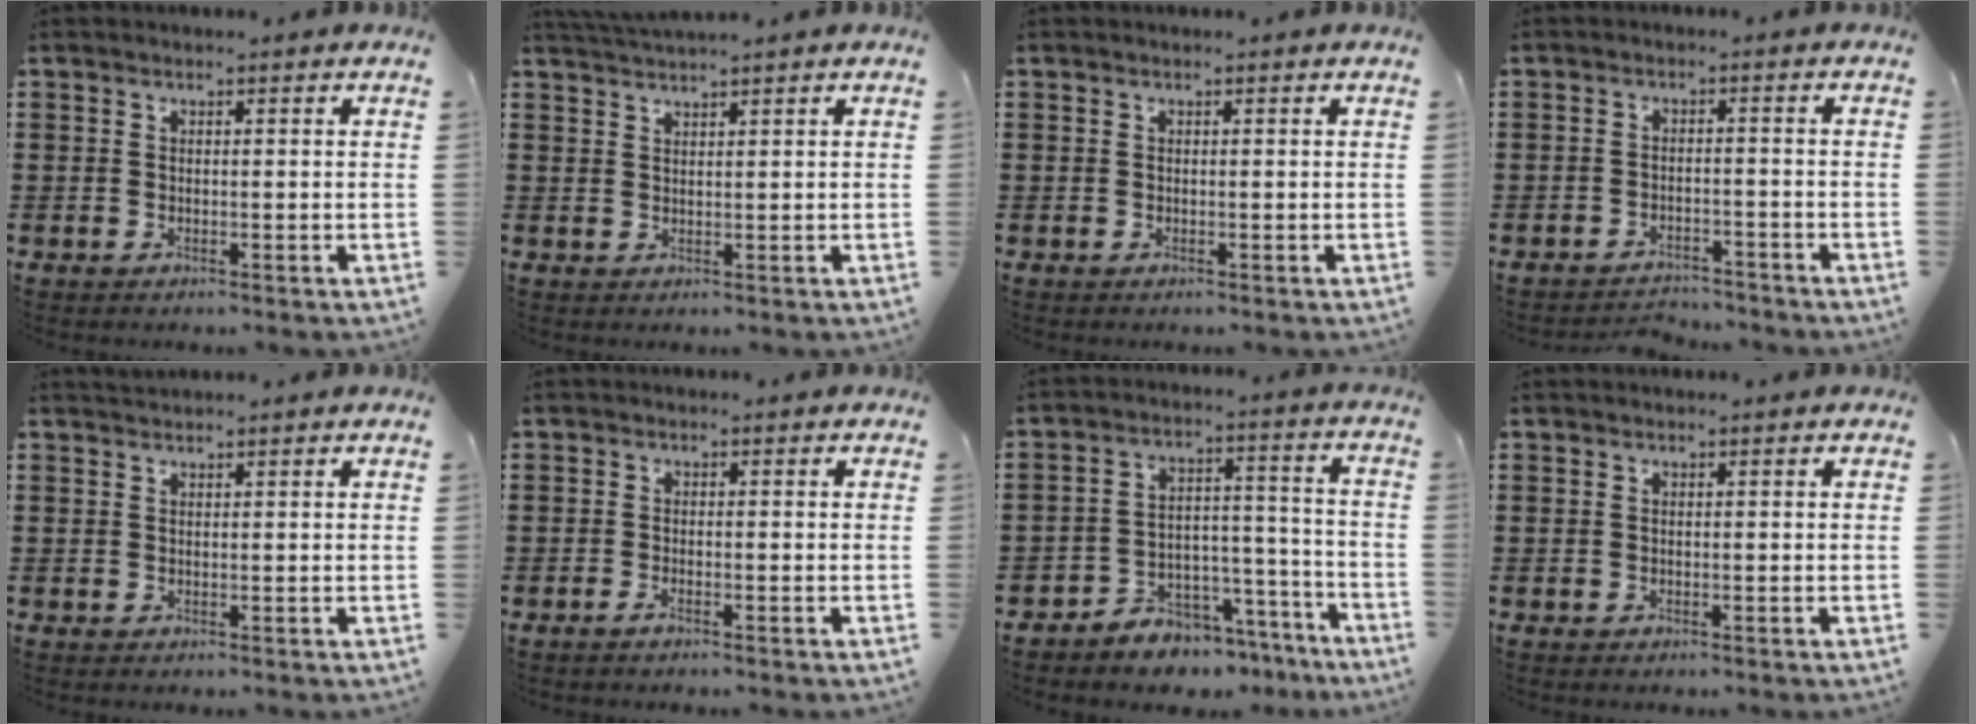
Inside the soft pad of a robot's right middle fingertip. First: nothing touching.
{"total": 2.0, "force": [1.9, -0.1, 0.4], "torque": [-0.012, 0.002, 0.037]}
{"total": 0.0}
{"total": 2.7, "force": [-2.7, 0.3, -0.2], "torque": [-0.005, -0.002, -0.057]}
{"total": 0.7, "force": [0.7, 0.0, 0.0], "torque": [-0.004, -0.003, 0.016]}
{"total": 0.8, "force": [-0.7, 0.0, 0.5], "torque": [-0.011, -0.004, -0.012]}
{"total": 5.4, "force": [-5.1, 1.8, 0.0], "torque": [-0.003, 0.017, -0.101]}
{"total": 0.0}